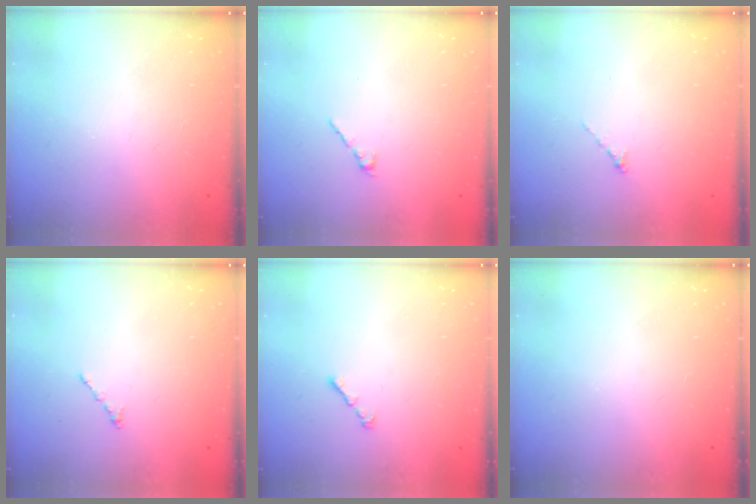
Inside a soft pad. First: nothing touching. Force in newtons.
{"total": 2.1, "press": 2.0, "slide": 0.7}
{"total": 0.0}
{"total": 0.0}
{"total": 1.0, "press": 0.9, "slide": 0.5}
{"total": 0.0}